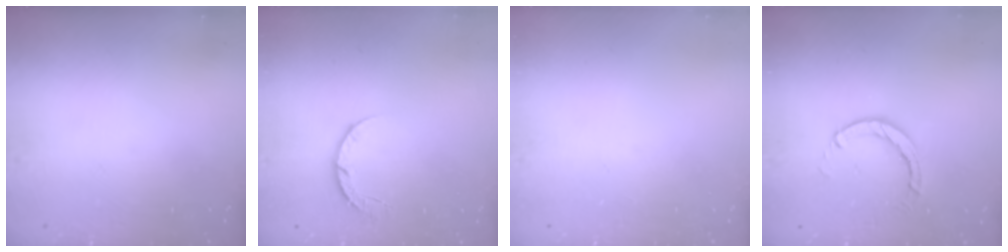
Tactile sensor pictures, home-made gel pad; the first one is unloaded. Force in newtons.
{"total": 5.1, "press": 5.1, "slide": 0.7}
{"total": 0.0}
{"total": 3.8, "press": 3.8, "slide": 0.5}